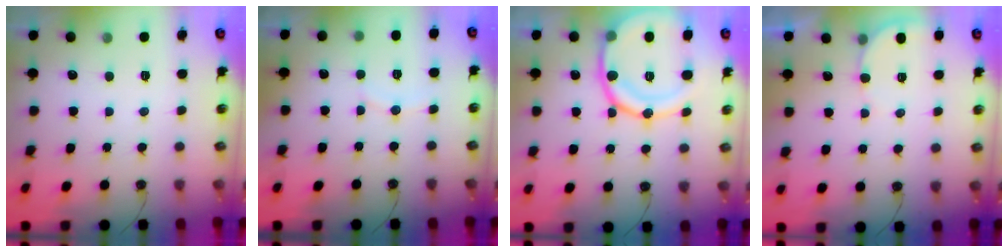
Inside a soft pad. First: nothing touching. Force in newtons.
{"total": 4.7, "press": 4.6, "slide": 0.8}
{"total": 18.5, "press": 18.4, "slide": 2.1}
{"total": 4.3, "press": 4.2, "slide": 0.4}